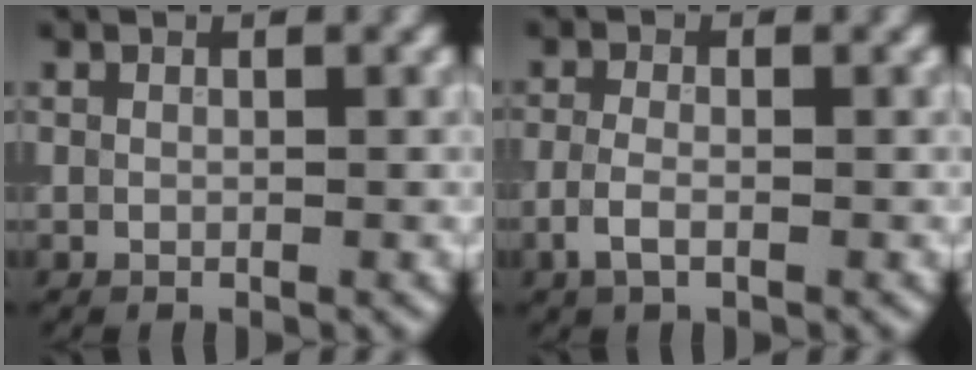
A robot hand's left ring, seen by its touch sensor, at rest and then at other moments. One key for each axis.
{"total": 2.0, "fx": -0.9, "fy": 0.9, "fz": 1.6, "tx": -0.036, "ty": 0.000, "tz": -0.024}